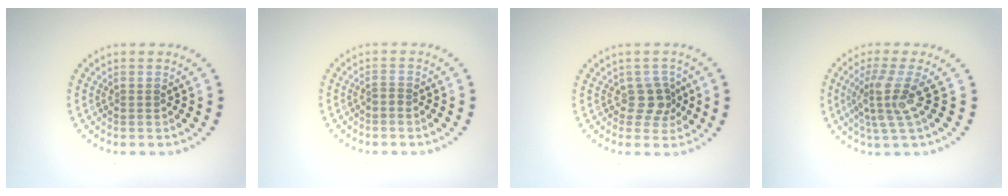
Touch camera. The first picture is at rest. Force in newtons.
{"total": 0.5, "press": 0.3, "slide": 0.4}
{"total": 2.2, "press": 1.9, "slide": 1.2}
{"total": 3.6, "press": 2.6, "slide": 2.5}